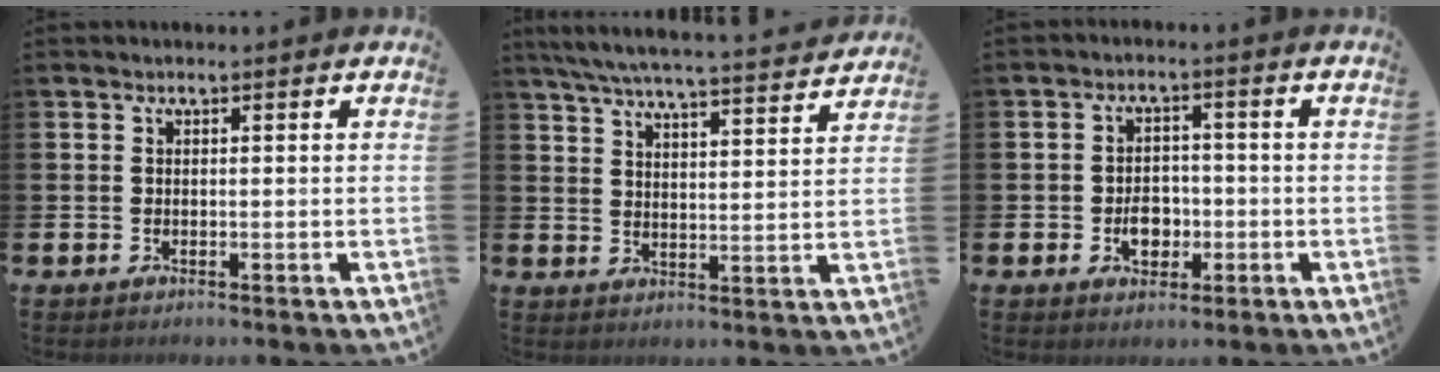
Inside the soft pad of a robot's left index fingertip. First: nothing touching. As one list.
[{"total": 6.6, "force": [6.3, 0.3, 2.1], "torque": [-0.056, -0.047, 0.109]}, {"total": 3.9, "force": [-1.1, 2.9, 2.4], "torque": [-0.029, -0.002, -0.026]}]